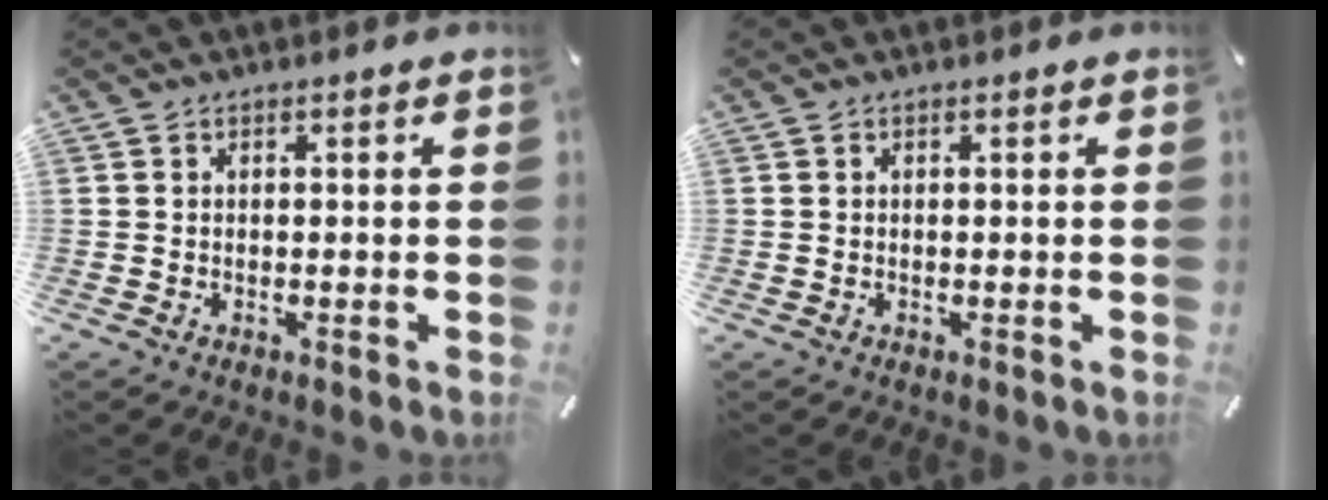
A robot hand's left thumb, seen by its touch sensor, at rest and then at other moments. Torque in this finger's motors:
{"motor_torque": [-0.01, 0.05, -0.01, -0.03, 0.00]}